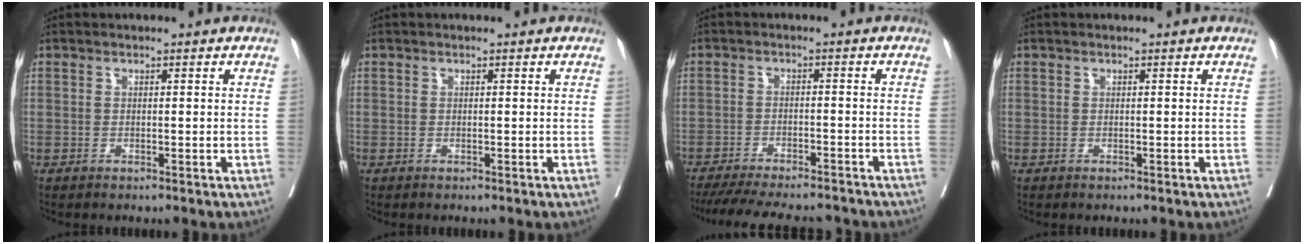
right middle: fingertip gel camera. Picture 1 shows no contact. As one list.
[{"total": 0.0}, {"total": 16.7, "force": [-14.9, 3.2, 6.7], "torque": [-0.144, -0.021, -0.206]}, {"total": 0.0}]